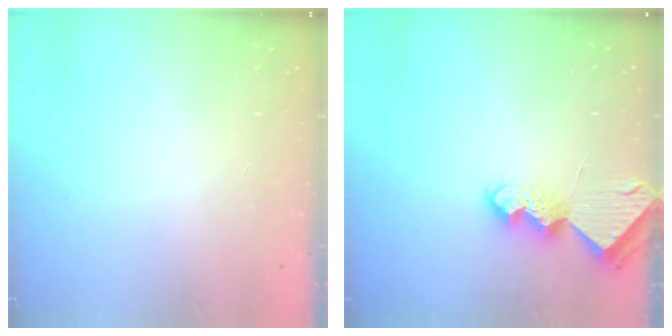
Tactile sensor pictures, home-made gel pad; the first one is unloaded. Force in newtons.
{"total": 7.1, "press": 7.0, "slide": 0.4}